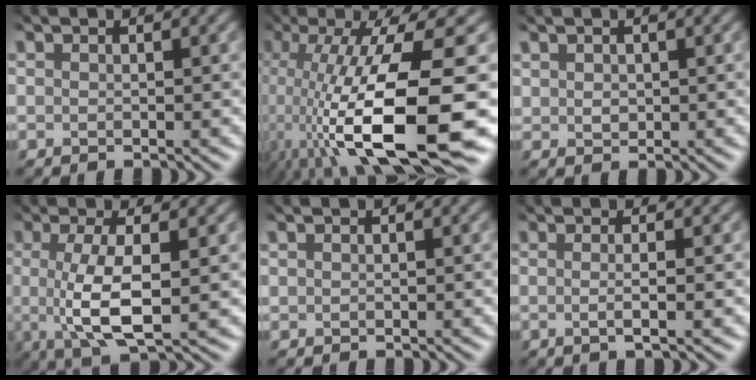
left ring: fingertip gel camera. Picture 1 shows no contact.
{"total": 15.3, "force": [-4.8, 3.7, 14.1], "torque": [-0.256, -0.009, -0.061]}
{"total": 0.9, "force": [0.5, 0.6, 0.5], "torque": [-0.016, -0.002, 0.022]}
{"total": 6.0, "force": [-1.1, 1.6, 5.7], "torque": [-0.099, -0.003, -0.013]}
{"total": 0.0}
{"total": 3.3, "force": [0.6, 1.3, 3.0], "torque": [-0.035, 0.012, -0.021]}